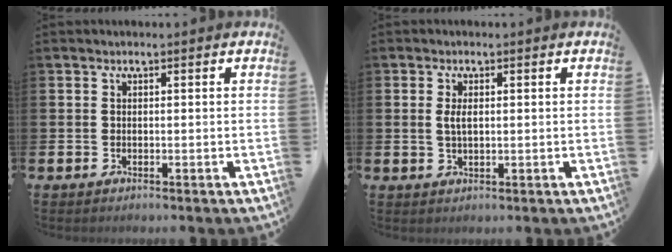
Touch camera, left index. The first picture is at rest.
{"total": 2.2, "force": [0.5, 1.0, 1.9], "torque": [-0.037, 0.005, 0.006]}